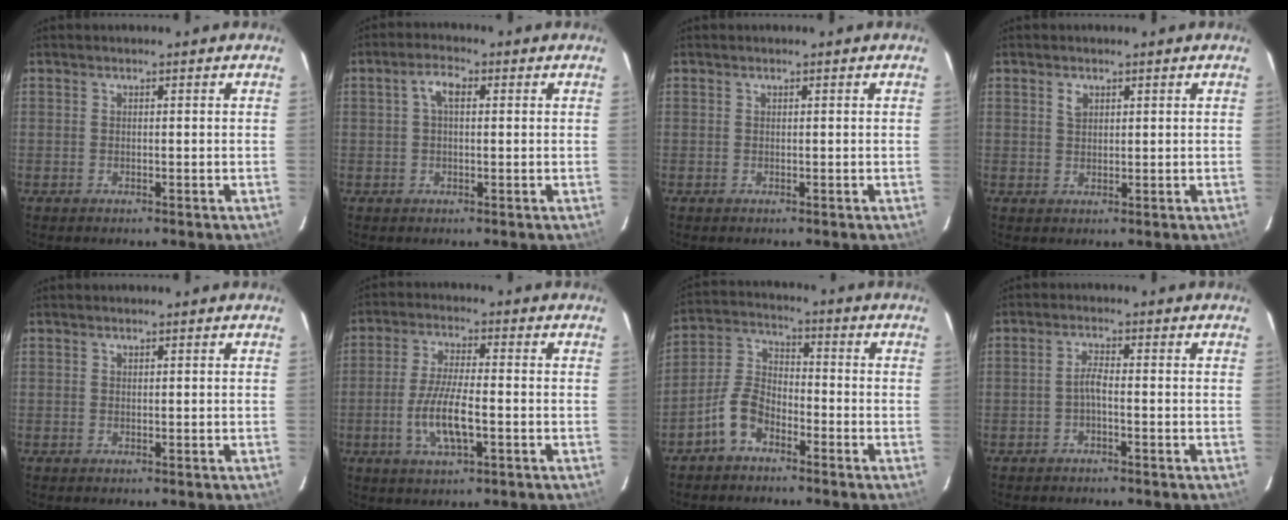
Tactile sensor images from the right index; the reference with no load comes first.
{"total": 3.4, "force": [0.8, 1.6, 2.9], "torque": [-0.056, 0.012, 0.016]}
{"total": 0.0}
{"total": 1.9, "force": [1.0, 1.3, 0.9], "torque": [-0.016, 0.005, 0.019]}
{"total": 0.0}
{"total": 8.6, "force": [-2.5, 2.3, 7.8], "torque": [-0.160, -0.007, -0.047]}
{"total": 7.3, "force": [-4.8, 4.0, 3.9], "torque": [-0.089, 0.020, -0.099]}
{"total": 1.9, "force": [-1.0, 0.2, 1.6], "torque": [-0.035, 0.005, -0.020]}